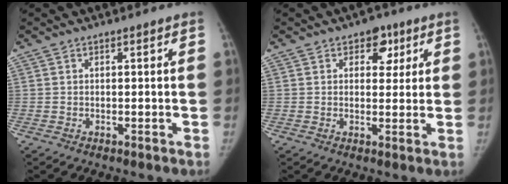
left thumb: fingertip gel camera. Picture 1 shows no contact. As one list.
[{"total": 4.8, "force": [2.2, 3.5, 2.4], "torque": [0.006, -0.006, 0.026]}]